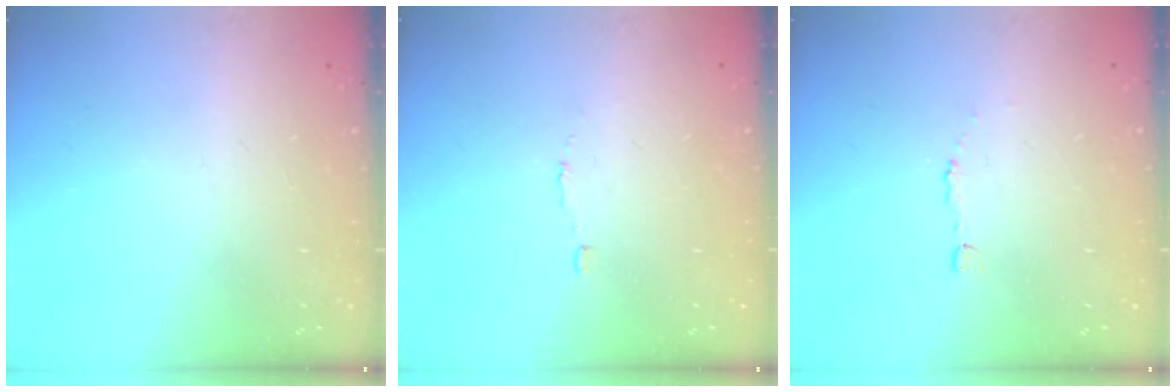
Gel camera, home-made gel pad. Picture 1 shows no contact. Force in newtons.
{"total": 1.9, "press": 1.9, "slide": 0.1}
{"total": 2.2, "press": 2.2, "slide": 0.1}